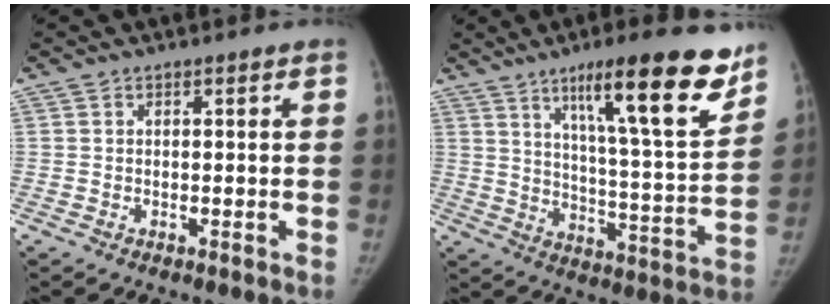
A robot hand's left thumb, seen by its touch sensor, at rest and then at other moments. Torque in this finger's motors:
{"motor_torque": [1.15, -0.13, 1.44, -1.30, 0.44]}